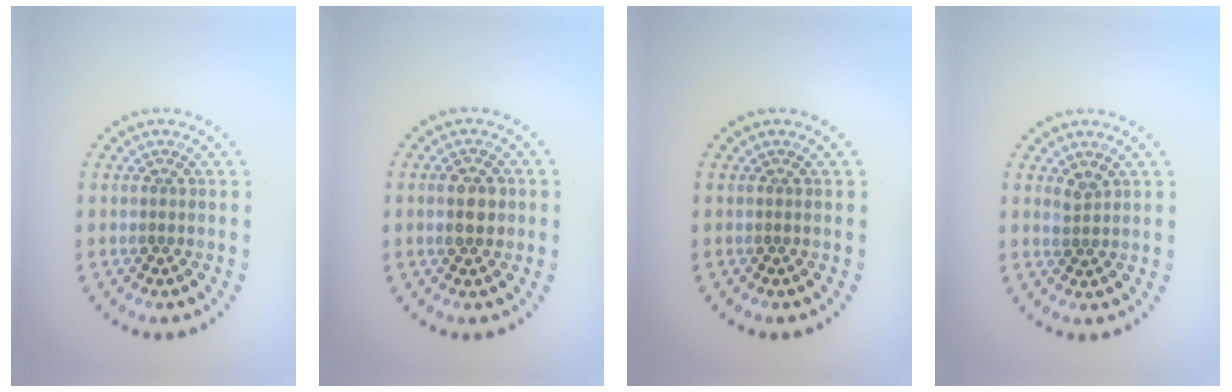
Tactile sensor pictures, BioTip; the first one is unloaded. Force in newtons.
{"total": 2.8, "press": 2.8, "slide": 0.2}
{"total": 0.0}
{"total": 1.2, "press": 0.9, "slide": 0.8}